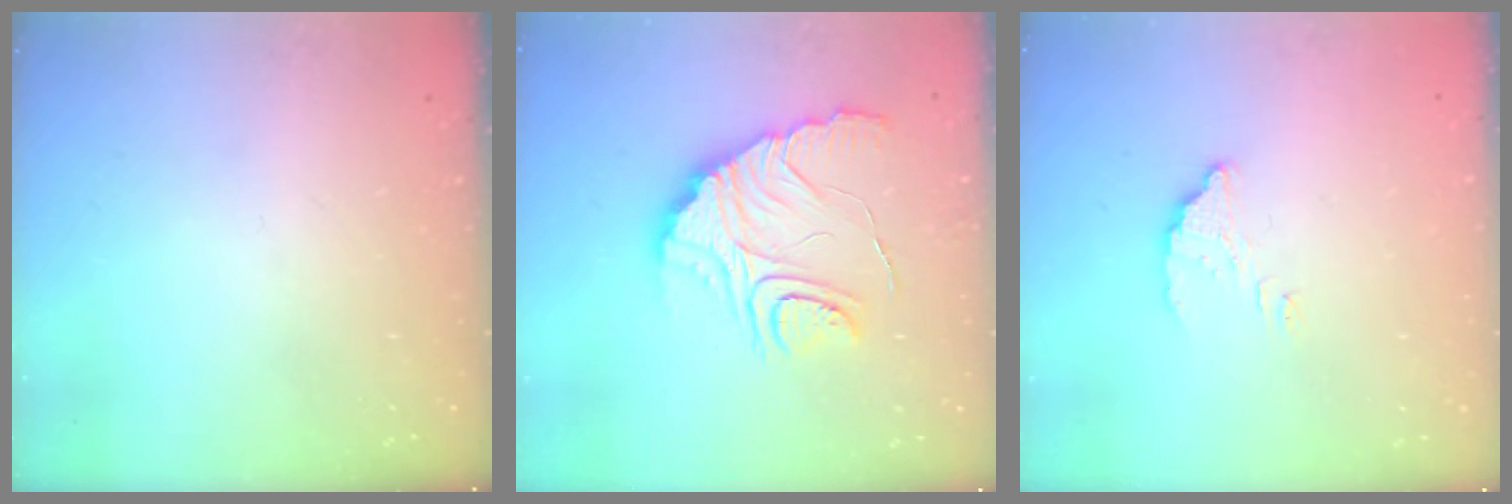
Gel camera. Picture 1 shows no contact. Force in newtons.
{"total": 11.9, "press": 11.9, "slide": 1.1}
{"total": 3.8, "press": 3.8, "slide": 0.2}